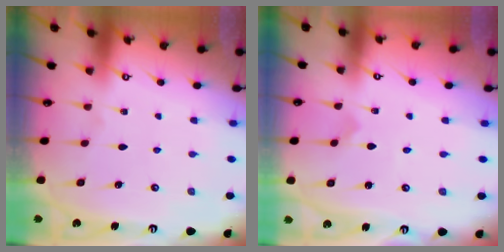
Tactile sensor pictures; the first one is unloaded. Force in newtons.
{"total": 0.0}